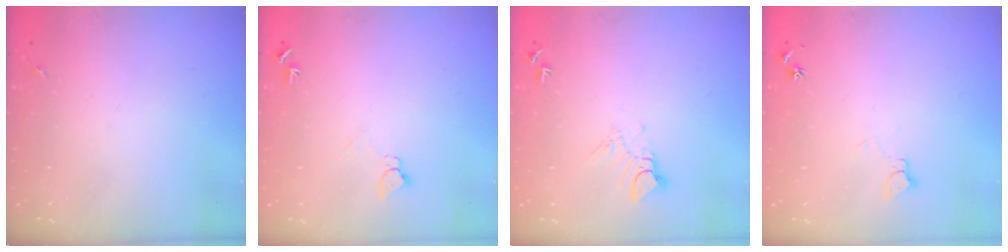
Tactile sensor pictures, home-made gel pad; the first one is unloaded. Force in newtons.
{"total": 4.4, "press": 4.4, "slide": 0.4}
{"total": 7.2, "press": 7.2, "slide": 0.8}
{"total": 5.4, "press": 5.3, "slide": 0.7}